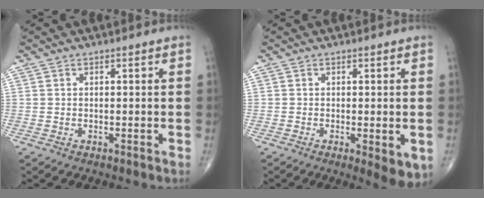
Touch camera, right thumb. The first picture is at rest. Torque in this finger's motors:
{"motor_torque": [-0.44, 0.13, 0.06, -0.08, 0.04]}